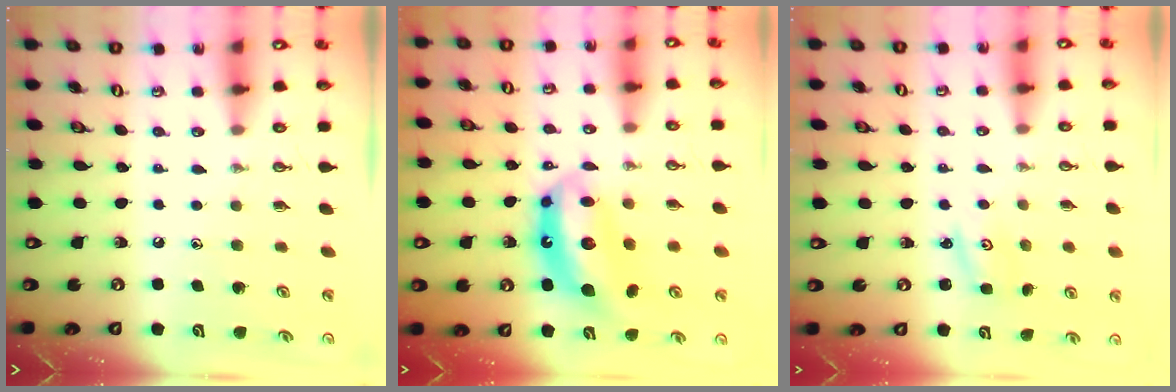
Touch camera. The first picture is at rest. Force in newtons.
{"total": 13.1, "press": 13.1, "slide": 1.1}
{"total": 1.8, "press": 1.8, "slide": 0.3}